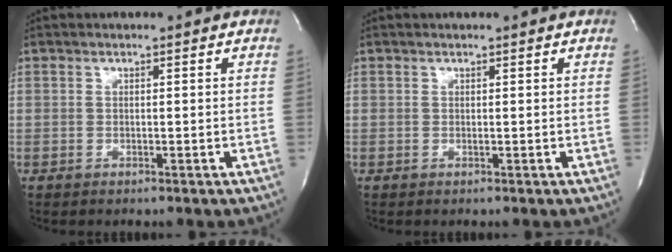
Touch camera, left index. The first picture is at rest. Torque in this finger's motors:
{"motor_torque": [0.22, 0.00, -0.02, -0.01]}